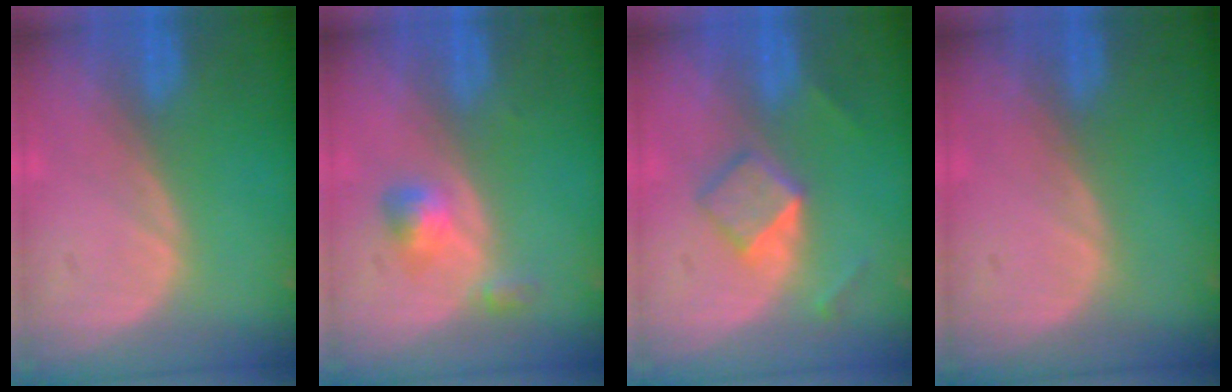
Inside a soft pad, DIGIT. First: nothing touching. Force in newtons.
{"total": 3.3, "press": 3.1, "slide": 1.2}
{"total": 5.2, "press": 4.5, "slide": 2.7}
{"total": 0.0}